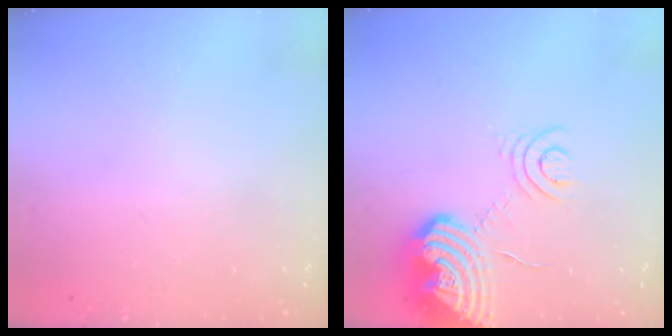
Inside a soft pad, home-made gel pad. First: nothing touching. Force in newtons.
{"total": 14.5, "press": 14.4, "slide": 2.0}